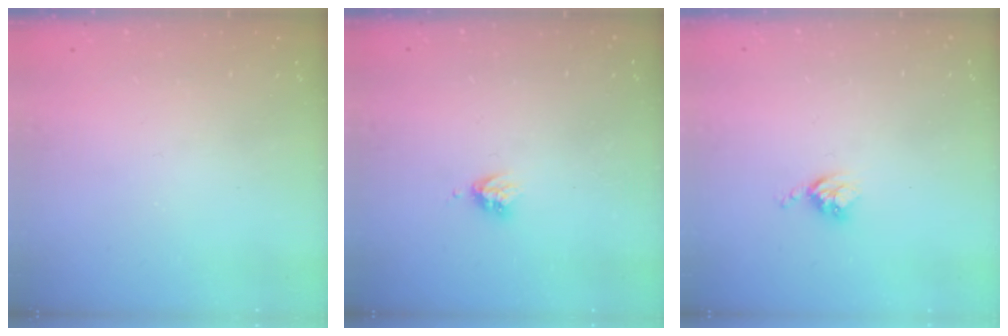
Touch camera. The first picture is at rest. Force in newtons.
{"total": 3.0, "press": 3.0, "slide": 0.4}
{"total": 3.5, "press": 3.5, "slide": 0.4}